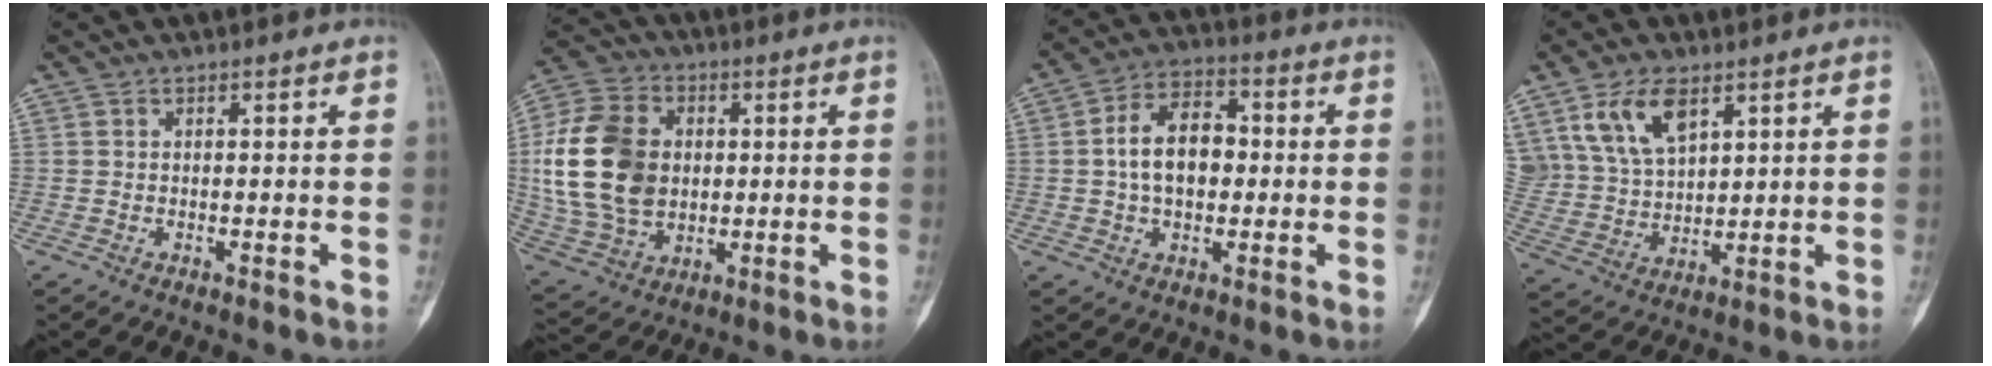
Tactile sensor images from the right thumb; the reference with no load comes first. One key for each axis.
{"total": 19.7, "fx": 1.6, "fy": 14.5, "fz": 13.2, "tx": -0.246, "ty": 0.005, "tz": 0.036}
{"total": 11.0, "fx": 0.3, "fy": 7.2, "fz": 8.3, "tx": -0.127, "ty": 0.022, "tz": -0.002}
{"total": 11.8, "fx": 6.4, "fy": 6.5, "fz": 7.5, "tx": -0.133, "ty": -0.021, "tz": 0.138}